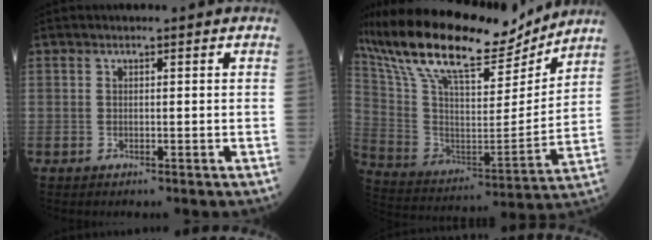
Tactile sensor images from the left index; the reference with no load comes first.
{"total": 24.2, "force": [19.7, 6.0, 12.7], "torque": [-0.242, 0.008, 0.336]}